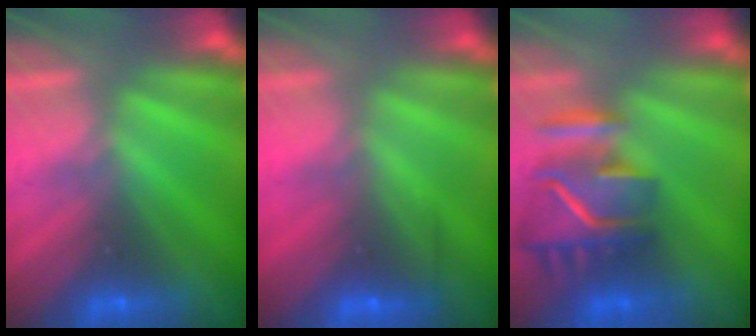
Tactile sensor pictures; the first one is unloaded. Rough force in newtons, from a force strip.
{"total": 2.2}
{"total": 9.5}